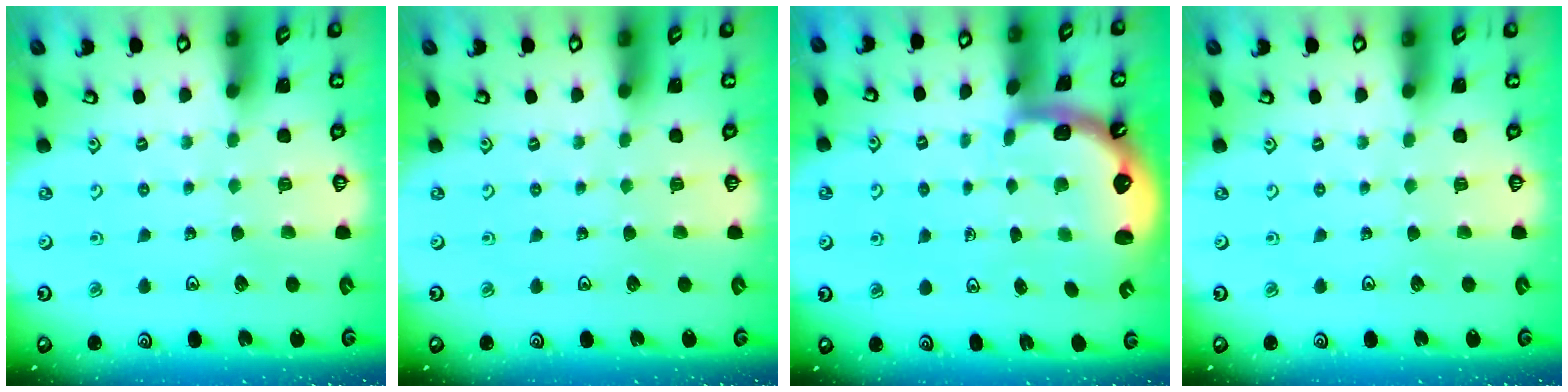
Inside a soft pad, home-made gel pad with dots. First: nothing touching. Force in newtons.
{"total": 0.0}
{"total": 1.9, "press": 1.7, "slide": 0.6}
{"total": 0.0}